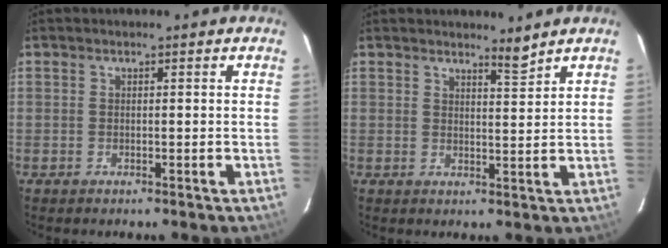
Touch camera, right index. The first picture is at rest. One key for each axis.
{"total": 2.6, "fx": 2.4, "fy": -0.2, "fz": 1.1, "tx": -0.016, "ty": -0.010, "tz": 0.036}